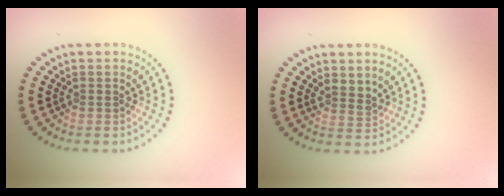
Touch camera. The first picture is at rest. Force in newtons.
{"total": 1.4, "press": 1.2, "slide": 0.8}